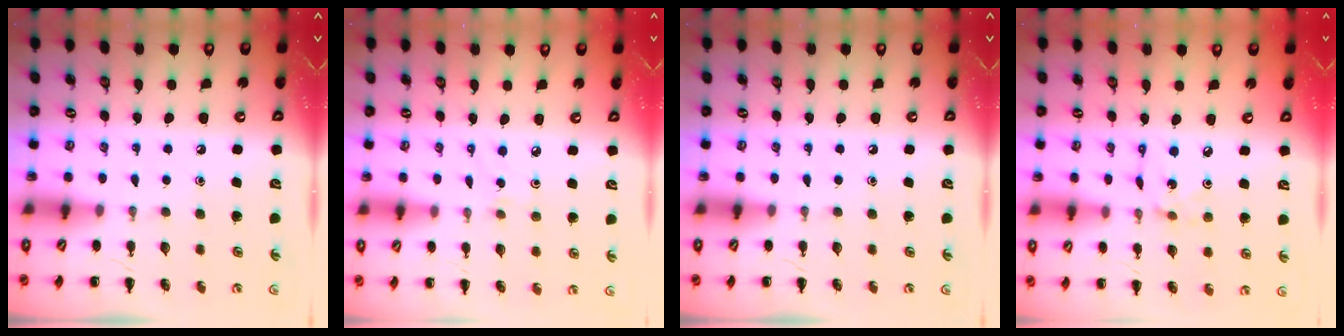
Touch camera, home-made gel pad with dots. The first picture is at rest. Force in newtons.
{"total": 2.1, "press": 2.0, "slide": 0.8}
{"total": 0.0}
{"total": 2.1, "press": 2.0, "slide": 0.6}